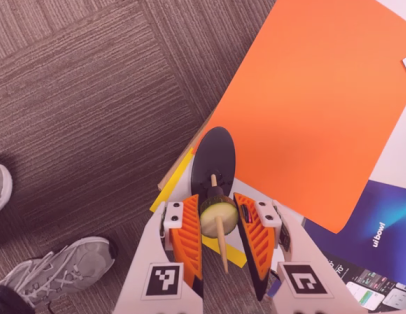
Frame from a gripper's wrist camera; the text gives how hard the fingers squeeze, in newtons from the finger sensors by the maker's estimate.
{"total": 11.4, "left": 12.1, "right": 10.8}